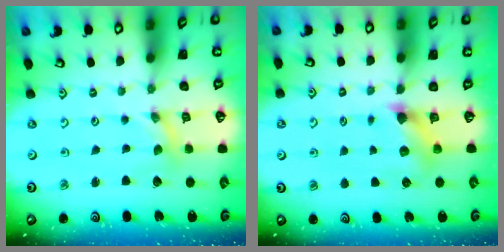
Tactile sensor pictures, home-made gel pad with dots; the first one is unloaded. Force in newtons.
{"total": 7.2, "press": 7.1, "slide": 1.0}